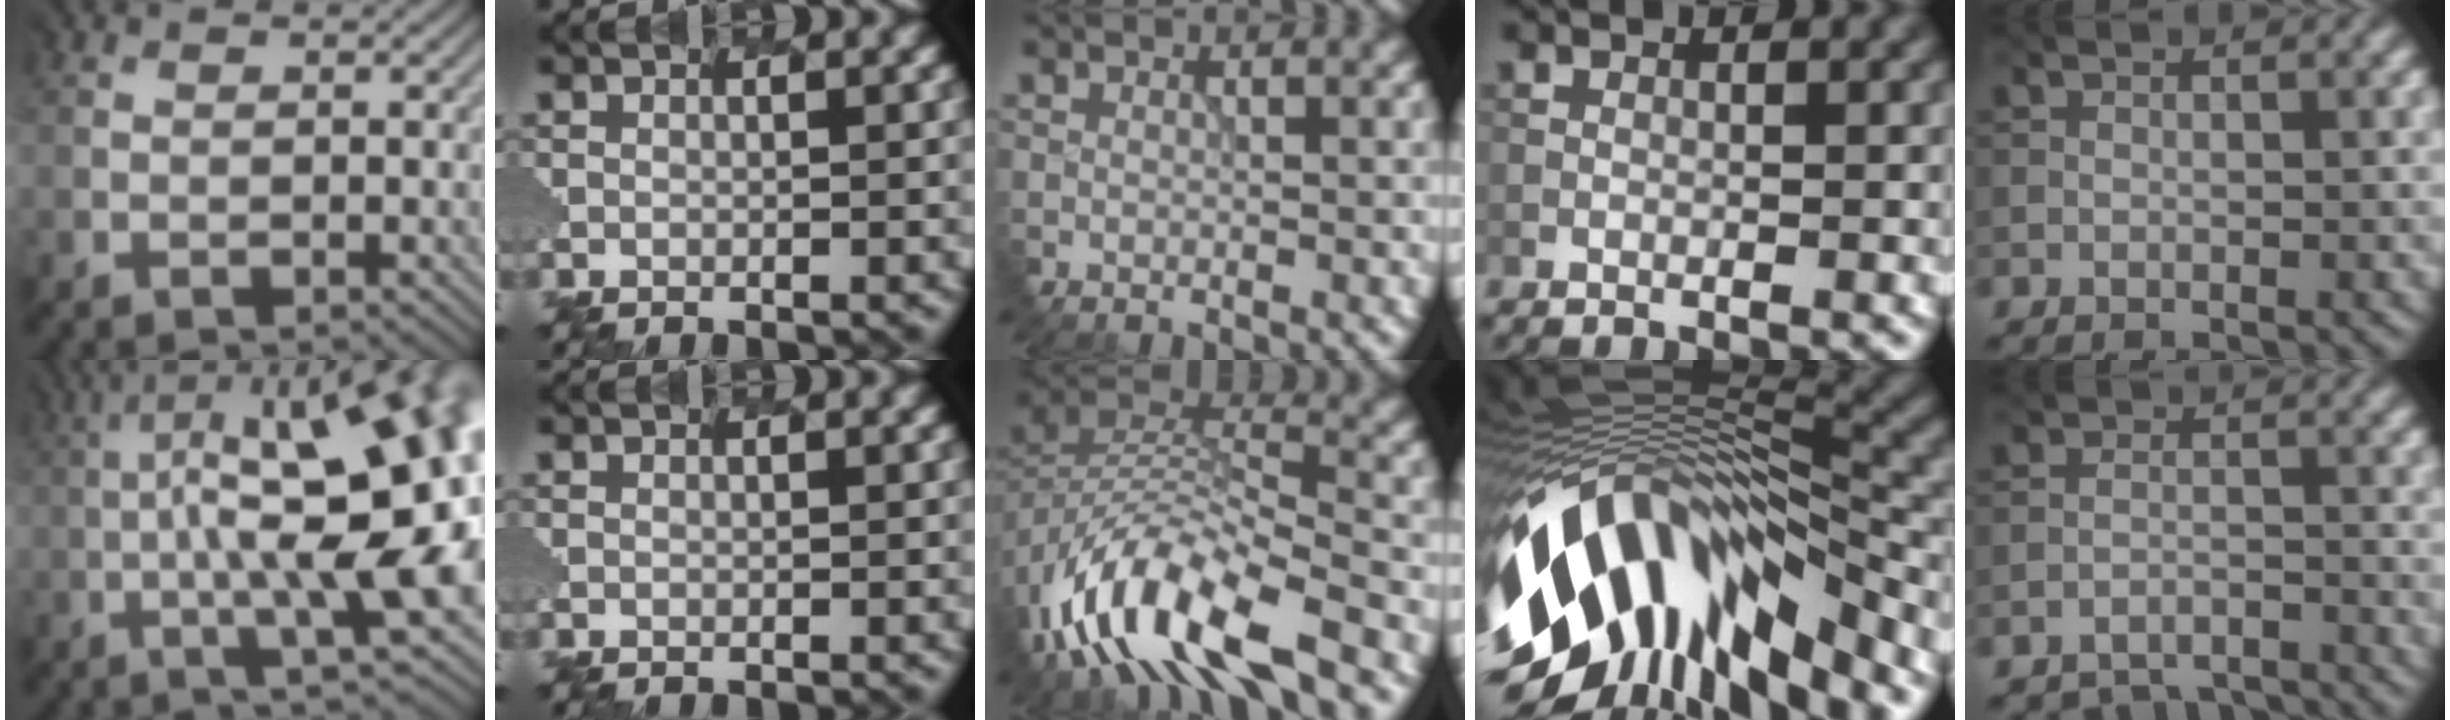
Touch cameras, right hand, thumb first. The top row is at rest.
{"thumb": {"total": 18.8, "force": [-0.4, 5.0, 18.1], "torque": [-0.248, 0.028, -0.007]}, "middle": {"total": 10.4, "force": [-6.2, 4.3, 7.3], "torque": [-0.139, 0.000, -0.124]}, "ring": {"total": 14.9, "force": [-6.7, 6.8, 11.4], "torque": [-0.221, 0.015, -0.115]}, "little": {"total": 4.8, "force": [-4.6, 1.1, 0.6], "torque": [-0.007, -0.006, -0.079]}}